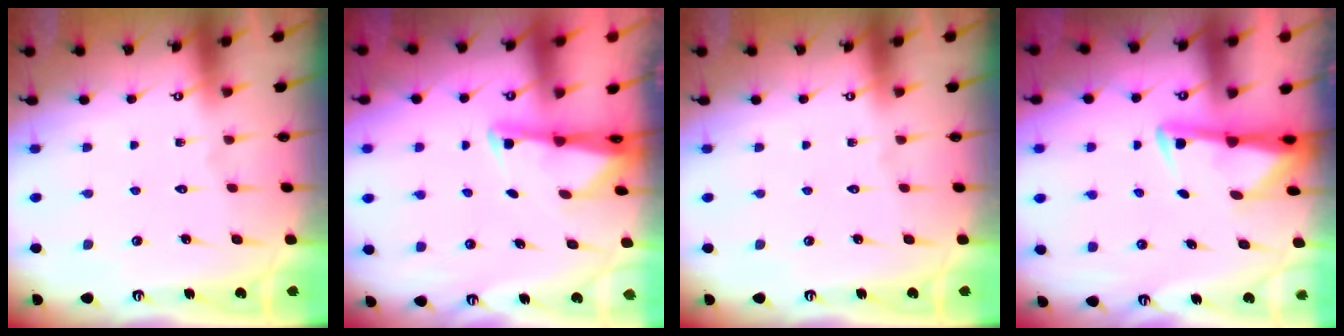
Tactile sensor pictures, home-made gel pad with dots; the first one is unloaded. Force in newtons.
{"total": 1.9, "press": 1.9, "slide": 0.3}
{"total": 0.0}
{"total": 3.0, "press": 2.9, "slide": 0.6}